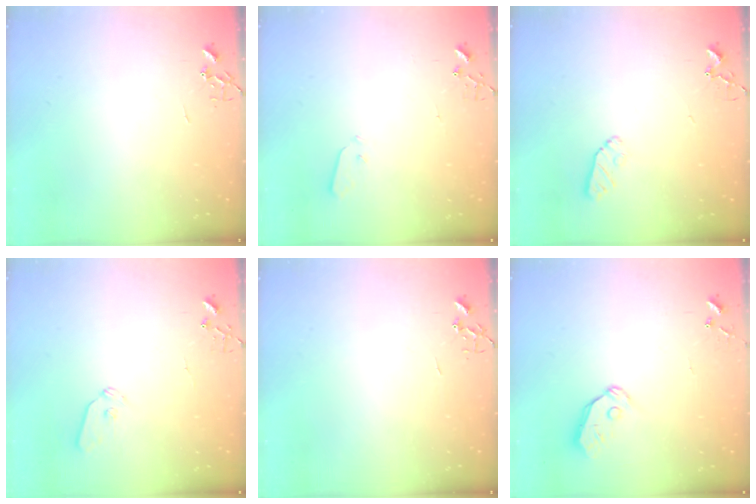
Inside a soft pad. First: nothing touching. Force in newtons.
{"total": 2.9, "press": 2.8, "slide": 0.8}
{"total": 7.2, "press": 7.1, "slide": 0.8}
{"total": 6.0, "press": 5.9, "slide": 0.8}
{"total": 0.0}
{"total": 4.4, "press": 4.4, "slide": 0.5}